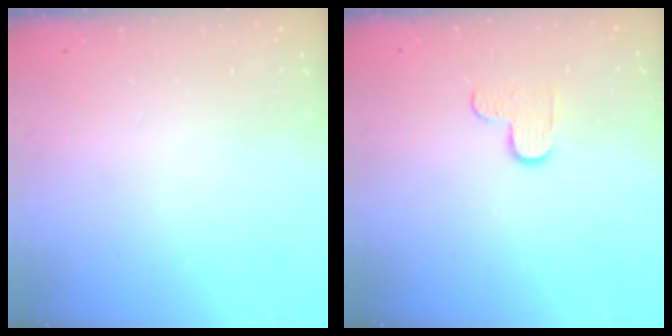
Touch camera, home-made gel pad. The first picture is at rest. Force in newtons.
{"total": 5.1, "press": 5.1, "slide": 0.5}